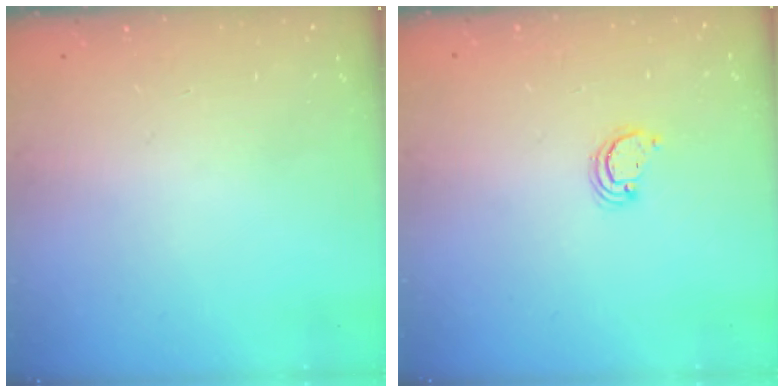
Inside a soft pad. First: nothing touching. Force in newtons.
{"total": 2.6, "press": 2.6, "slide": 0.2}